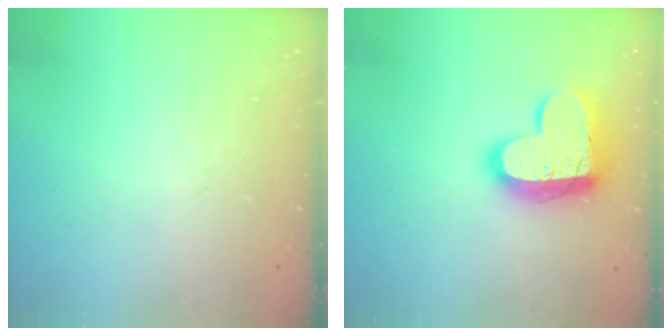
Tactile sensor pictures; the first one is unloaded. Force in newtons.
{"total": 17.7, "press": 17.7, "slide": 1.3}